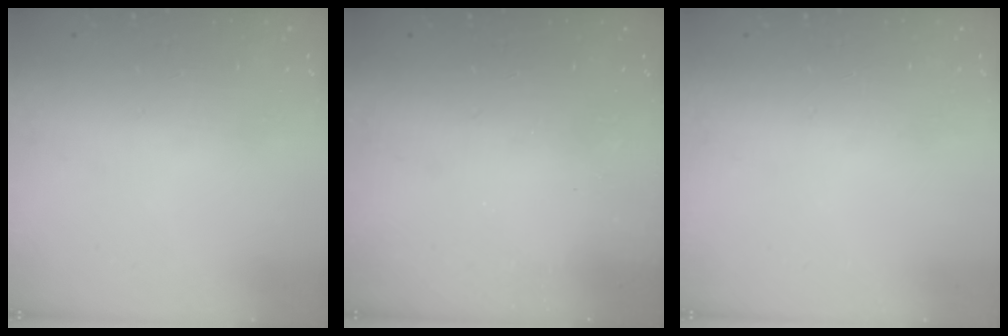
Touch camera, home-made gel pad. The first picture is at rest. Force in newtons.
{"total": 2.4, "press": 2.3, "slide": 0.8}
{"total": 0.0}